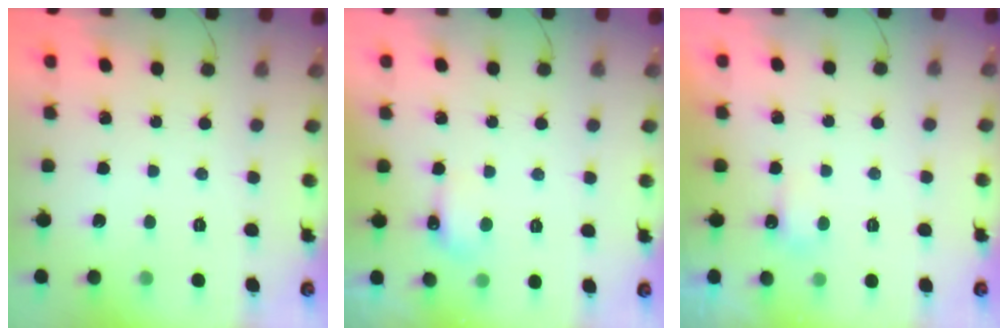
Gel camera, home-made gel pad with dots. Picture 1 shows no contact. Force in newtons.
{"total": 5.0, "press": 5.0, "slide": 0.9}
{"total": 3.2, "press": 3.1, "slide": 0.8}